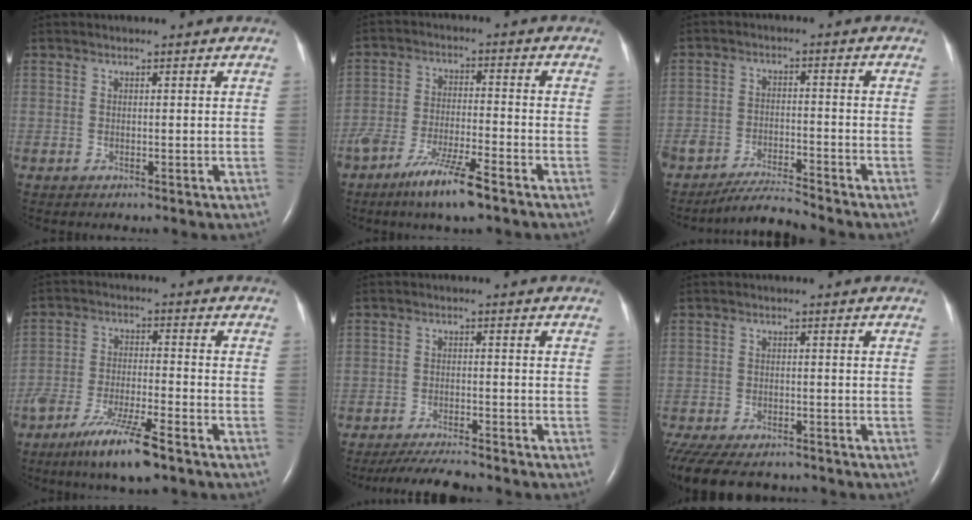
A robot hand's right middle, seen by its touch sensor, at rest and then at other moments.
{"total": 9.0, "force": [-6.2, 0.9, 6.5], "torque": [-0.126, -0.018, -0.113]}
{"total": 4.8, "force": [-4.7, -0.4, 0.8], "torque": [-0.017, -0.012, -0.084]}
{"total": 10.1, "force": [-6.9, 1.1, 7.2], "torque": [-0.141, -0.023, -0.123]}
{"total": 6.9, "force": [-6.4, 0.4, 2.5], "torque": [-0.042, -0.019, -0.107]}
{"total": 15.6, "force": [-12.8, 5.9, 6.7], "torque": [-0.185, -0.028, -0.177]}